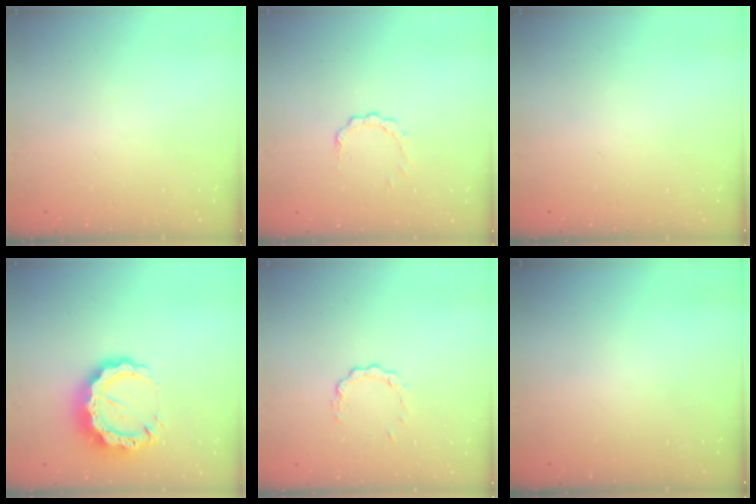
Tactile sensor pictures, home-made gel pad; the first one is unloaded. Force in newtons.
{"total": 2.8, "press": 2.8, "slide": 0.3}
{"total": 0.0}
{"total": 14.7, "press": 14.6, "slide": 1.2}
{"total": 3.7, "press": 3.7, "slide": 0.5}
{"total": 0.0}